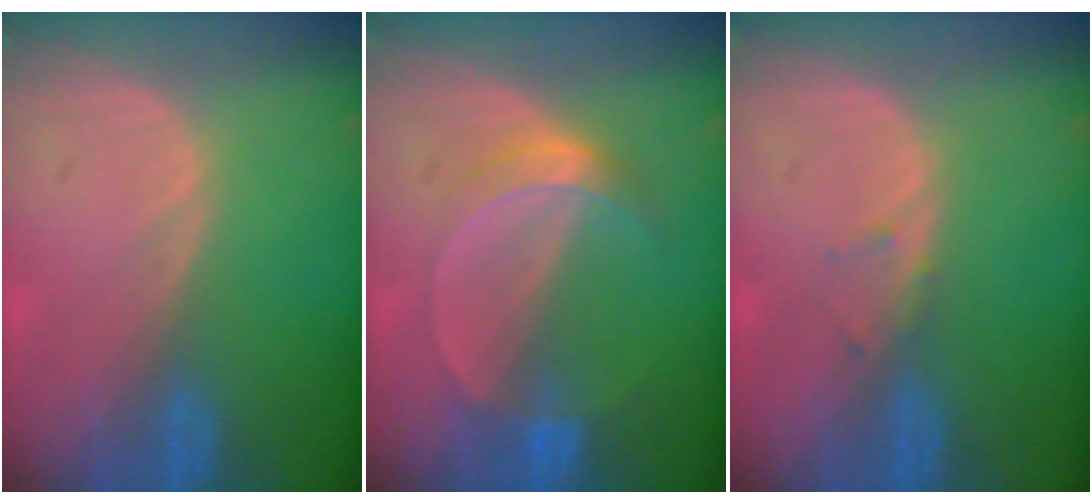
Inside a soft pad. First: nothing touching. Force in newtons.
{"total": 5.0, "press": 4.5, "slide": 2.2}
{"total": 0.8, "press": 0.8, "slide": 0.2}